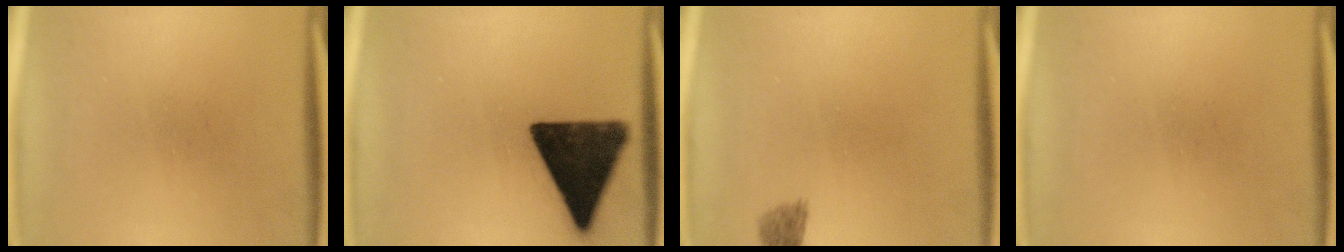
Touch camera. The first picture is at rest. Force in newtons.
{"total": 15.9}
{"total": 1.9}
{"total": 0.0}